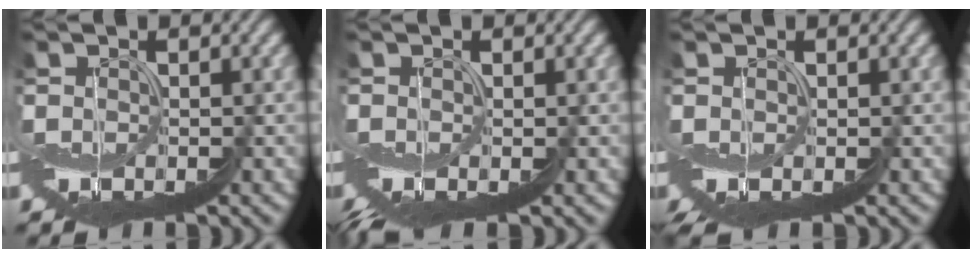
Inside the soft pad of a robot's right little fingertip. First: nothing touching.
{"total": 2.6, "force": [-2.4, 0.2, 1.0], "torque": [-0.030, -0.010, -0.047]}
{"total": 1.7, "force": [-0.7, 0.6, 1.5], "torque": [-0.037, -0.007, -0.009]}